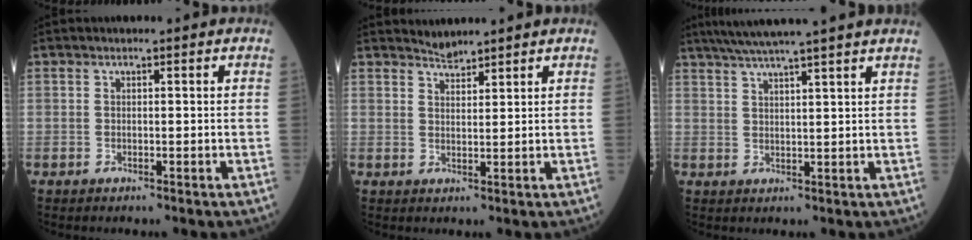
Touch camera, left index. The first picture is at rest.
{"total": 2.1, "force": [2.1, 0.0, -0.1], "torque": [-0.006, 0.007, 0.043]}
{"total": 11.5, "force": [9.7, -1.4, 6.0], "torque": [-0.100, 0.025, 0.133]}